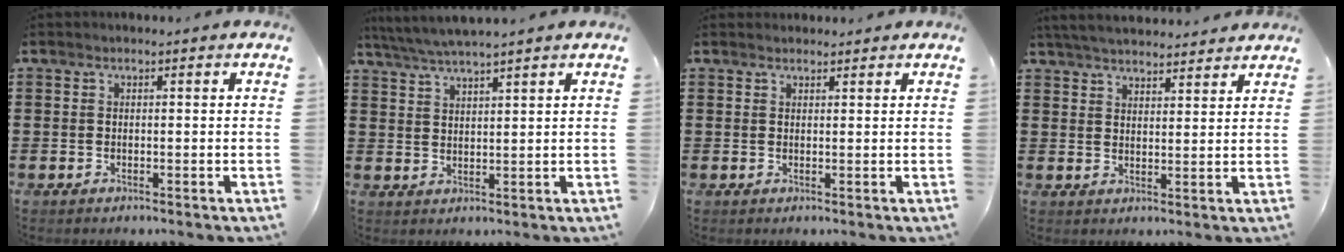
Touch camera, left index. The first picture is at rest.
{"total": 3.6, "force": [3.3, -0.4, 1.4], "torque": [-0.036, -0.010, 0.059]}
{"total": 1.1, "force": [1.1, 0.3, 0.1], "torque": [-0.003, 0.001, 0.022]}
{"total": 4.3, "force": [4.2, 0.3, 0.9], "torque": [-0.030, -0.014, 0.078]}